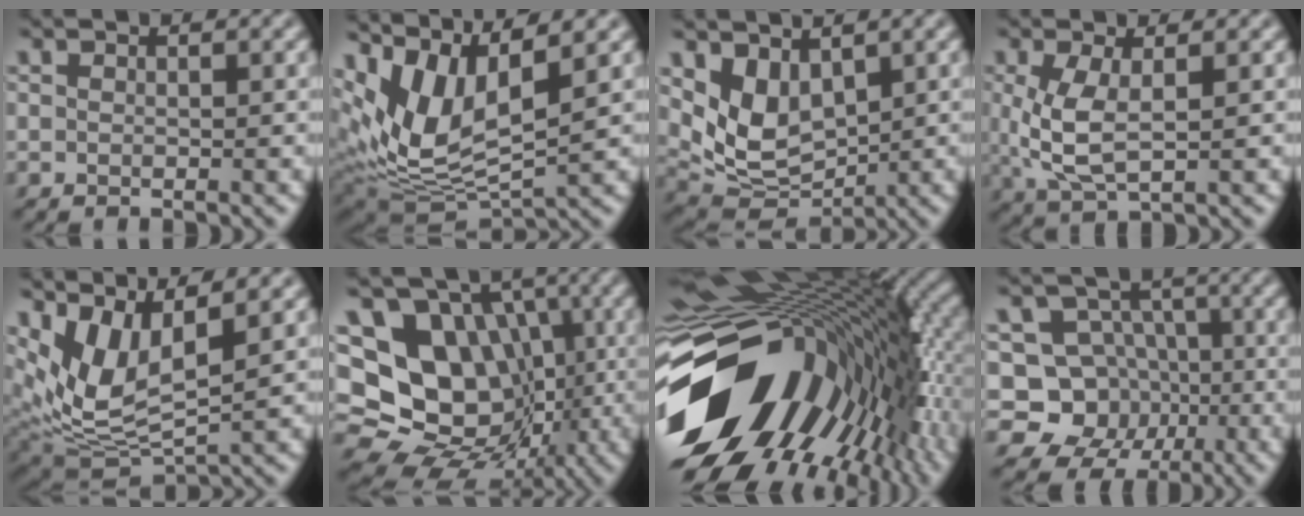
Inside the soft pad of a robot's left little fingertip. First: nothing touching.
{"total": 9.4, "force": [3.5, 4.0, 7.7], "torque": [-0.170, 0.004, 0.068]}
{"total": 5.3, "force": [1.8, 3.4, 3.7], "torque": [-0.076, -0.022, 0.041]}
{"total": 4.3, "force": [0.4, 1.8, 3.9], "torque": [-0.094, -0.001, 0.013]}
{"total": 7.4, "force": [3.2, 3.2, 5.9], "torque": [-0.134, -0.005, 0.063]}
{"total": 16.2, "force": [0.6, 13.5, 9.0], "torque": [-0.171, 0.024, 0.001]}
{"total": 17.5, "force": [-3.0, 10.9, 13.3], "torque": [-0.226, -0.011, -0.056]}
{"total": 8.8, "force": [-2.1, 7.9, 3.1], "torque": [-0.035, 0.007, -0.068]}